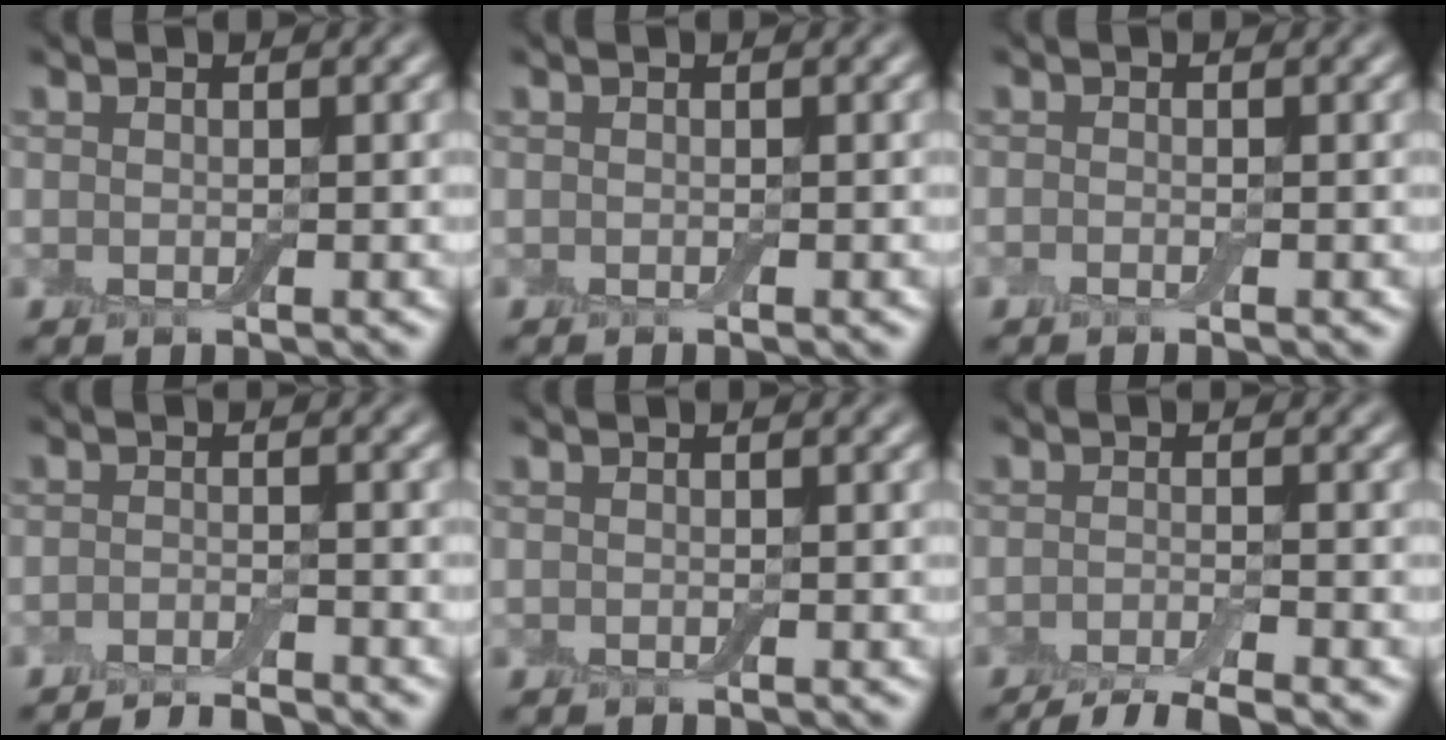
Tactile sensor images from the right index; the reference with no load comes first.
{"total": 0.0}
{"total": 0.5, "force": [-0.4, 0.0, 0.3], "torque": [-0.007, 0.000, -0.010]}
{"total": 3.6, "force": [-3.3, 0.5, 1.4], "torque": [-0.018, 0.000, -0.056]}
{"total": 0.0}
{"total": 4.5, "force": [-3.6, 0.8, 2.6], "torque": [-0.037, -0.003, -0.068]}